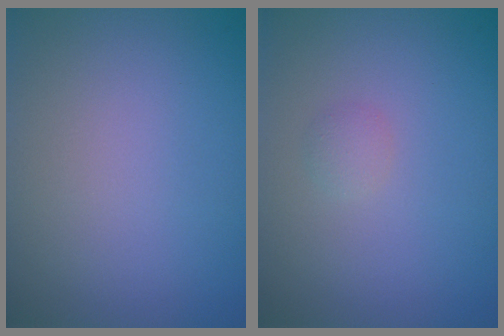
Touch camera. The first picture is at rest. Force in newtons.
{"total": 0.9, "press": 0.9, "slide": 0.0}